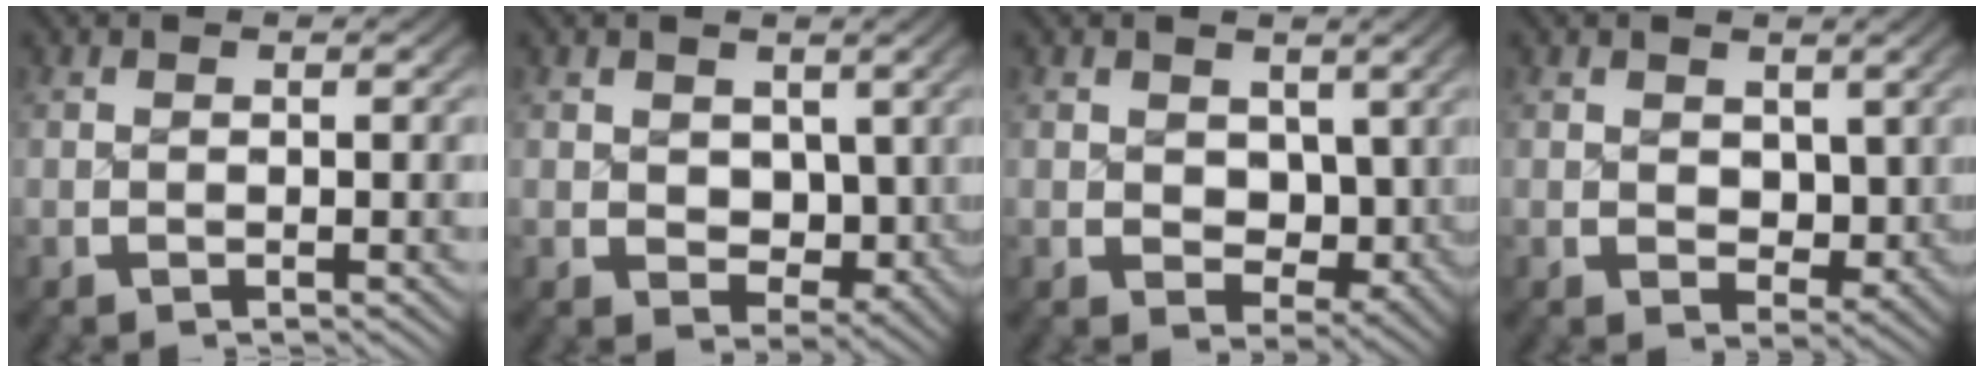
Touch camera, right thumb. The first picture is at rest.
{"total": 4.4, "force": [0.9, 3.4, 2.7], "torque": [-0.055, -0.030, 0.031]}
{"total": 4.9, "force": [1.1, 3.8, 3.0], "torque": [-0.059, -0.031, 0.033]}
{"total": 2.9, "force": [1.0, 2.2, 1.8], "torque": [-0.030, -0.023, 0.029]}